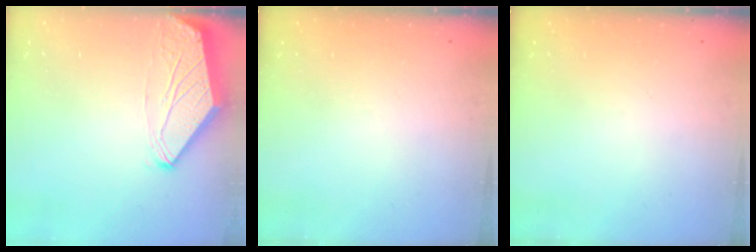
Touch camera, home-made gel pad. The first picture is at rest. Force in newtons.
{"total": 0.0}
{"total": 0.0}